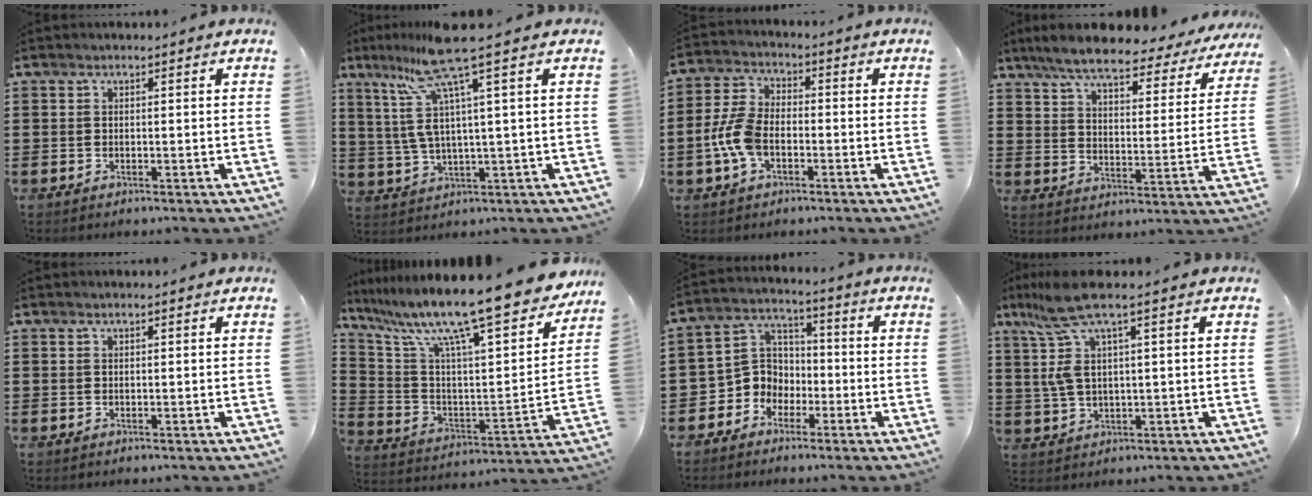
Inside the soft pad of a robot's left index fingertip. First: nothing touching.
{"total": 9.7, "force": [5.4, -0.2, 8.1], "torque": [-0.207, -0.038, 0.080]}
{"total": 7.2, "force": [-1.9, 4.3, 5.4], "torque": [-0.143, -0.001, -0.045]}
{"total": 7.8, "force": [6.8, 1.0, 3.6], "torque": [-0.092, -0.040, 0.116]}
{"total": 0.0}
{"total": 14.4, "force": [11.9, 0.4, 8.1], "torque": [-0.185, -0.089, 0.192]}
{"total": 6.4, "force": [-2.7, 5.7, 1.2], "torque": [-0.065, 0.002, -0.062]}
{"total": 9.1, "force": [4.3, 1.3, 7.9], "torque": [-0.188, -0.017, 0.070]}